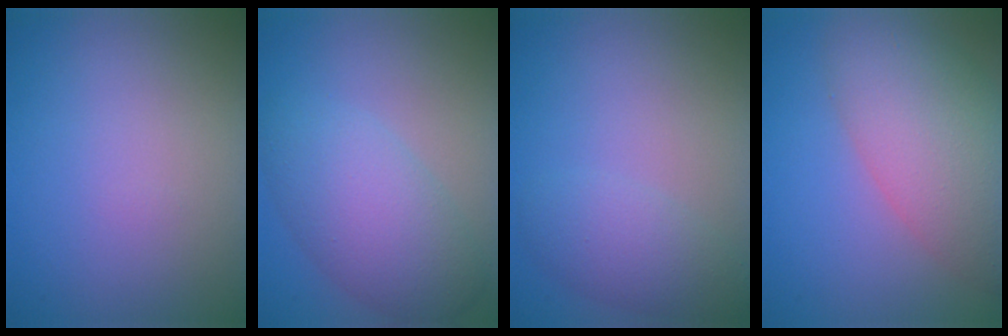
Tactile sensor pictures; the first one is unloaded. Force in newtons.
{"total": 5.9, "press": 5.9, "slide": 0.3}
{"total": 3.0, "press": 3.0, "slide": 0.1}
{"total": 8.1, "press": 8.1, "slide": 0.5}